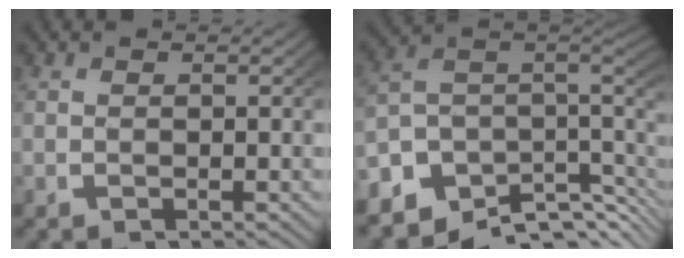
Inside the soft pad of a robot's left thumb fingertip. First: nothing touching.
{"total": 12.7, "force": [-3.5, 8.2, 9.0], "torque": [-0.169, -0.021, -0.049]}